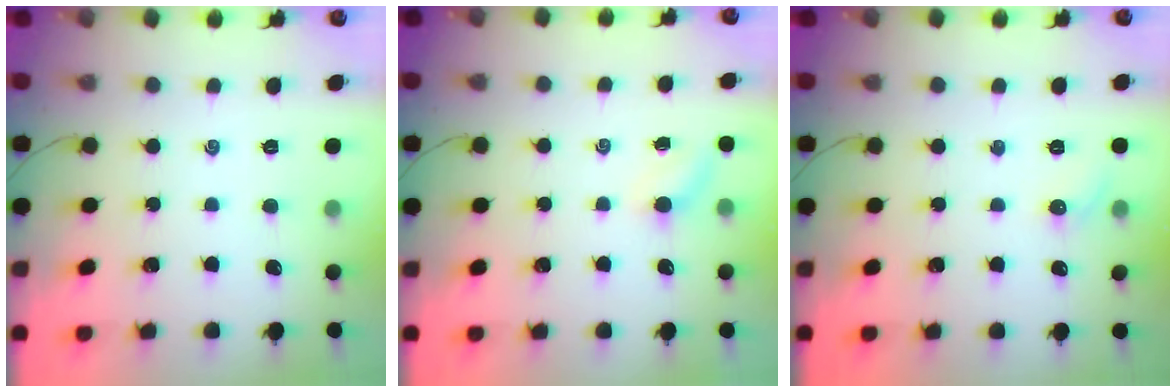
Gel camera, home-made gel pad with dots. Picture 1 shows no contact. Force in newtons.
{"total": 4.1, "press": 3.9, "slide": 1.3}
{"total": 5.1, "press": 4.9, "slide": 1.5}